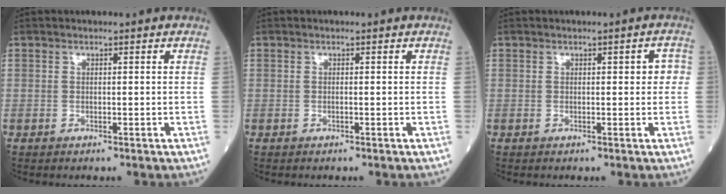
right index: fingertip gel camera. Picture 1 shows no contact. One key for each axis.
{"total": 0.0}
{"total": 2.2, "fx": 0.3, "fy": 1.0, "fz": 2.0, "tx": -0.016, "ty": 0.011, "tz": 0.002}